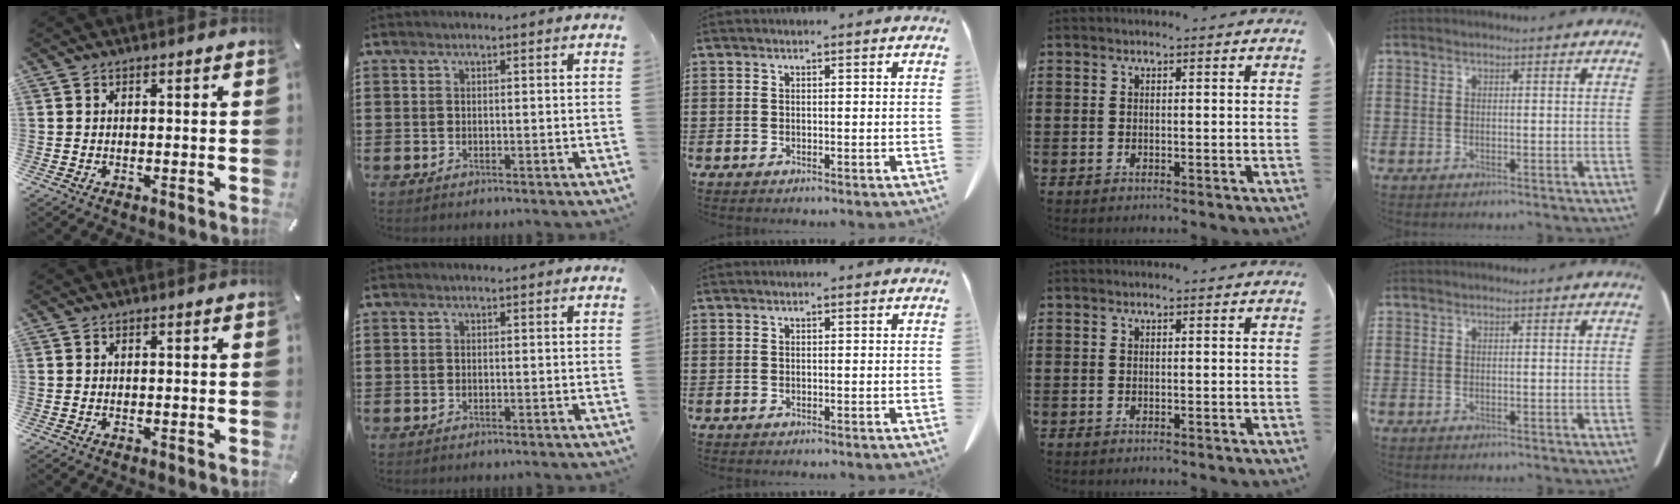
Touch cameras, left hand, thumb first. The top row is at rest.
{}